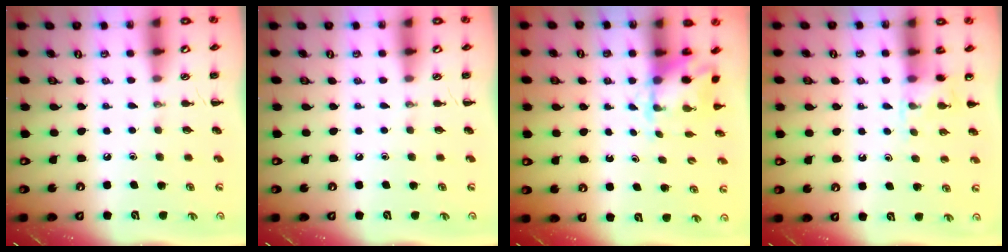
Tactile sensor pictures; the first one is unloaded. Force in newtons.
{"total": 0.0}
{"total": 3.1, "press": 3.0, "slide": 0.5}
{"total": 6.0, "press": 5.8, "slide": 1.5}